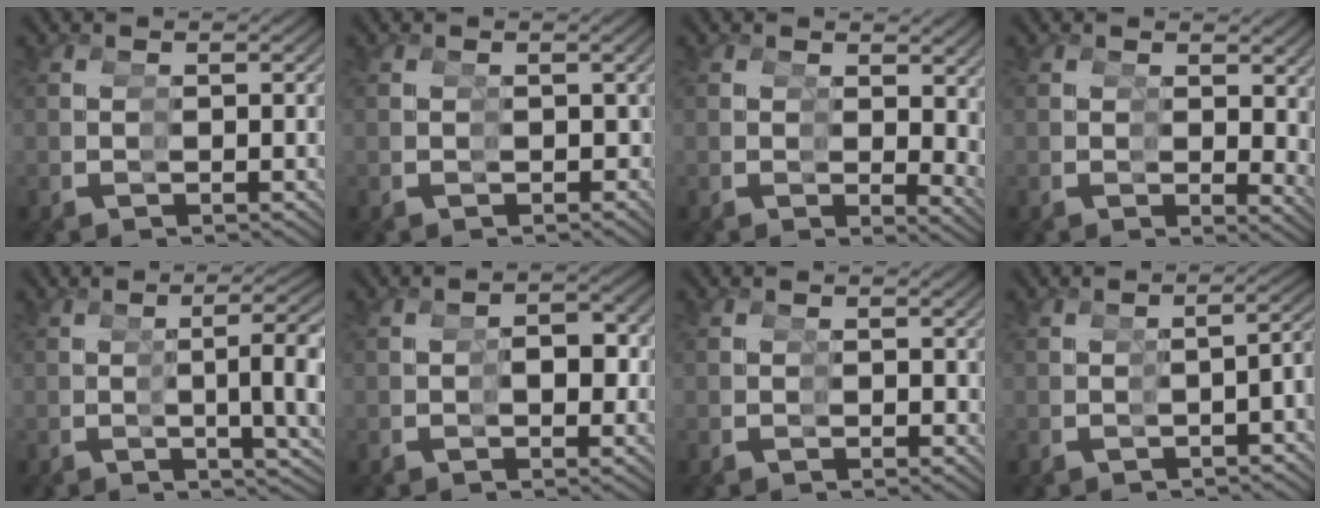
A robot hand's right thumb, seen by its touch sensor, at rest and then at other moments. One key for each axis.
{"total": 1.7, "fx": -0.1, "fy": 1.6, "fz": 0.4, "tx": 0.002, "ty": -0.010, "tz": 0.001}
{"total": 2.7, "fx": 1.1, "fy": 1.5, "fz": 1.9, "tx": 0.002, "ty": -0.007, "tz": 0.013}
{"total": 2.0, "fx": 1.2, "fy": 1.1, "fz": 1.2, "tx": 0.009, "ty": -0.002, "tz": 0.012}
{"total": 6.9, "fx": 0.1, "fy": 1.7, "fz": 6.6, "tx": -0.083, "ty": 0.006, "tz": -0.001}
{"total": 2.8, "fx": -0.1, "fy": 1.7, "fz": 2.2, "tx": -0.021, "ty": -0.003, "tz": -0.003}
{"total": 0.7, "fx": 0.5, "fy": 0.5, "fz": 0.0, "tx": 0.008, "ty": 0.001, "tz": 0.003}
{"total": 4.2, "fx": -0.7, "fy": 1.7, "fz": 3.7, "tx": -0.044, "ty": 0.010, "tz": -0.010}